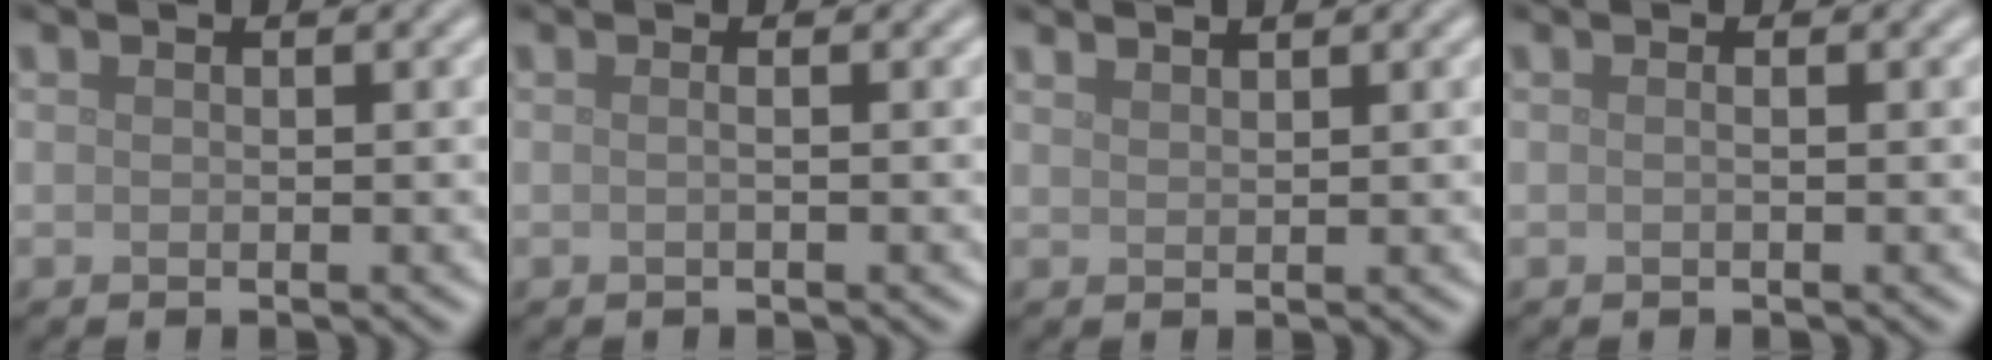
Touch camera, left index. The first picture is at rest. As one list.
[{"total": 1.3, "force": [0.2, 0.6, 1.1], "torque": [-0.004, -0.006, -0.014]}, {"total": 1.2, "force": [1.1, 0.1, 0.2], "torque": [-0.001, -0.001, 0.017]}, {"total": 0.7, "force": [0.1, 0.3, 0.7], "torque": [-0.008, -0.004, -0.006]}]